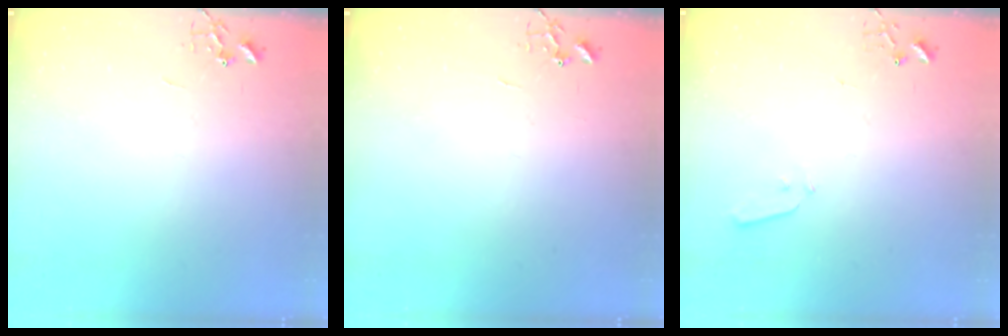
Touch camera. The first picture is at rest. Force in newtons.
{"total": 0.0}
{"total": 3.1, "press": 3.0, "slide": 0.7}